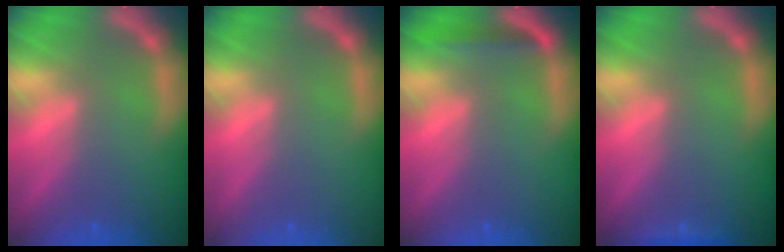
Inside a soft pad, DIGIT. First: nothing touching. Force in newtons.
{"total": 0.0}
{"total": 1.9}
{"total": 0.9}